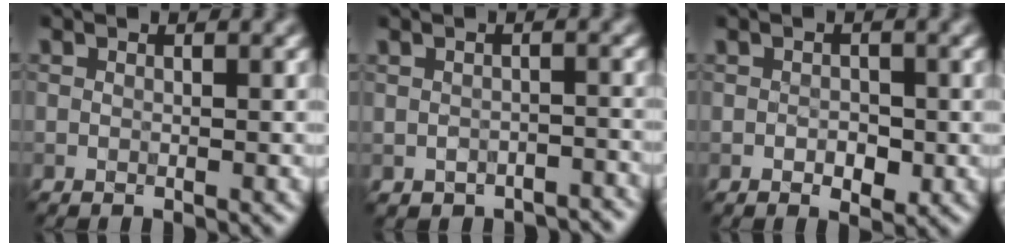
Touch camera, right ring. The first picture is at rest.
{"total": 2.5, "force": [-2.3, 1.0, 0.3], "torque": [-0.002, -0.006, -0.025]}
{"total": 1.3, "force": [-0.6, 0.9, 0.7], "torque": [-0.010, -0.001, -0.007]}